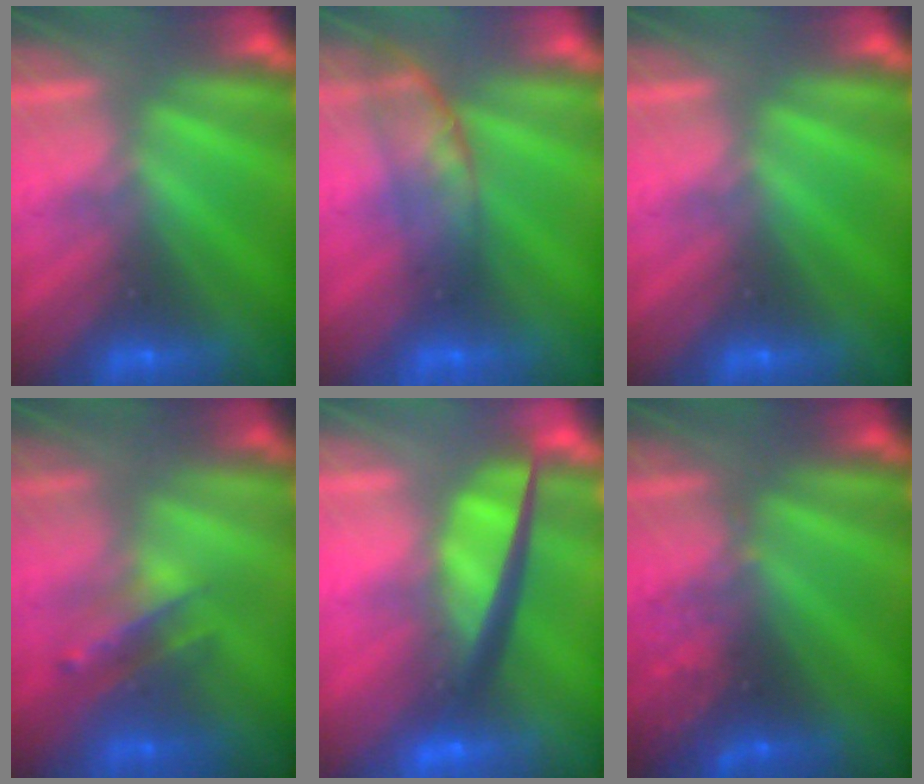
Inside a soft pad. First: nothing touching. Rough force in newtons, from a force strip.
{"total": 2.7}
{"total": 0.0}
{"total": 2.4}
{"total": 5.8}
{"total": 2.8}